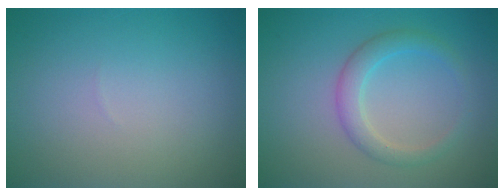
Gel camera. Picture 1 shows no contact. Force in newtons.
{"total": 2.5, "press": 2.5, "slide": 0.1}